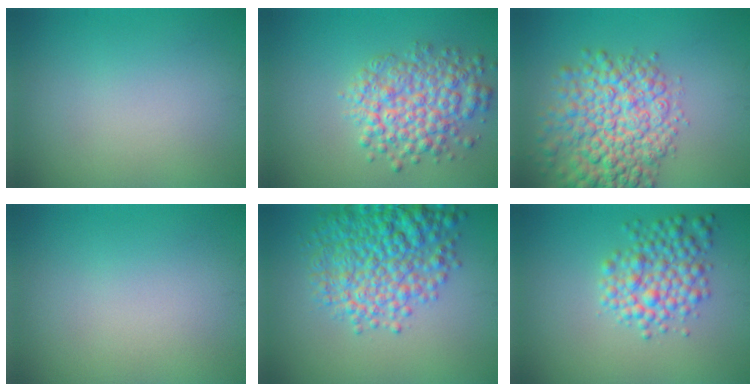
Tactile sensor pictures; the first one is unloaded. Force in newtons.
{"total": 5.4, "press": 5.4, "slide": 0.1}
{"total": 8.9, "press": 8.9, "slide": 0.2}
{"total": 0.0}
{"total": 7.5, "press": 7.5, "slide": 0.2}
{"total": 4.1, "press": 4.1, "slide": 0.1}